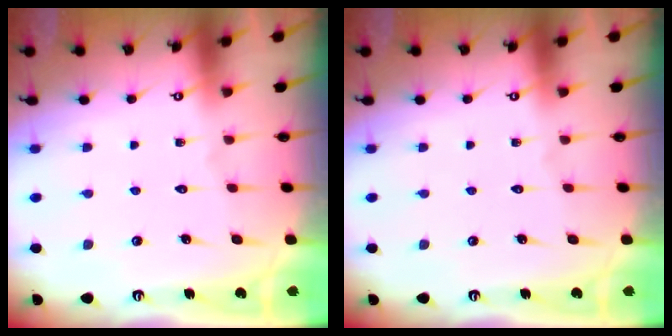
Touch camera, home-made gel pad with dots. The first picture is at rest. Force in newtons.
{"total": 0.0}